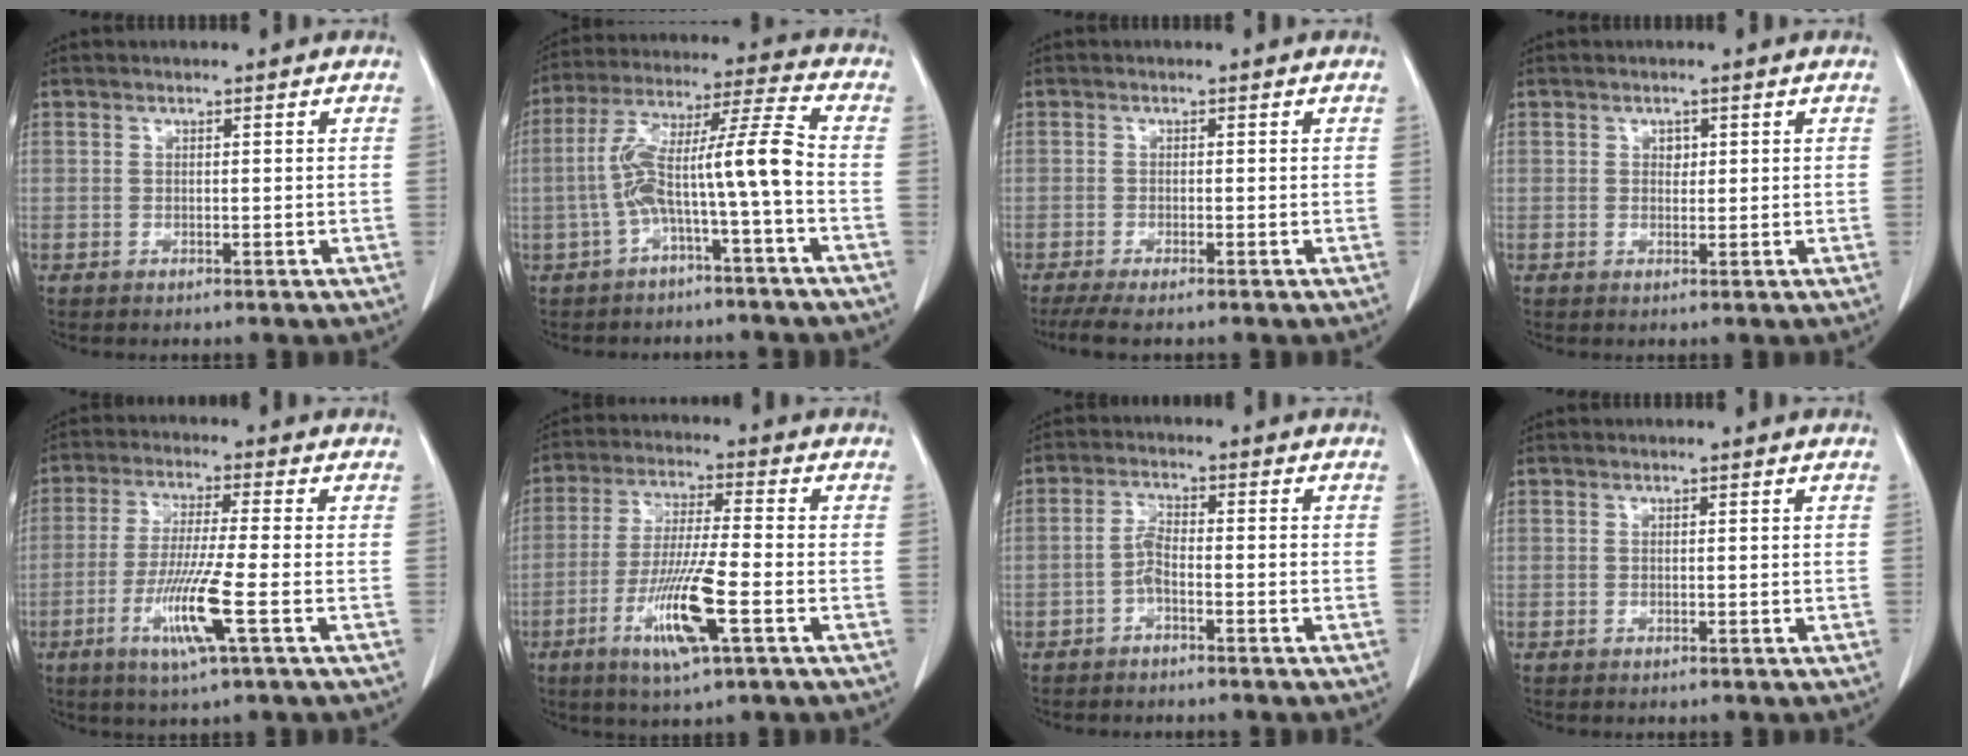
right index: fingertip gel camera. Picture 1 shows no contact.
{"total": 10.9, "force": [-2.8, -0.1, 10.6], "torque": [-0.196, 0.040, -0.053]}
{"total": 3.8, "force": [-2.9, 0.4, 2.4], "torque": [-0.041, -0.009, -0.051]}
{"total": 1.2, "force": [0.4, 1.0, 0.7], "torque": [-0.007, -0.001, 0.006]}
{"total": 10.4, "force": [-3.7, -0.6, 9.7], "torque": [-0.197, -0.023, -0.075]}
{"total": 11.2, "force": [-4.3, 0.6, 10.4], "torque": [-0.202, -0.019, -0.080]}
{"total": 2.7, "force": [-1.4, 0.7, 2.2], "torque": [-0.046, 0.005, -0.030]}
{"total": 0.0}